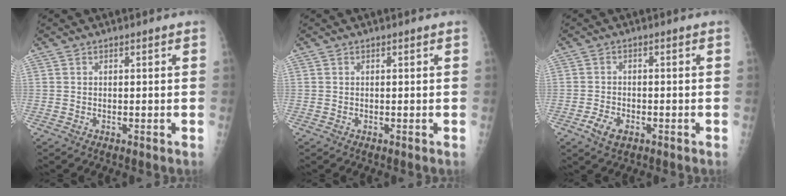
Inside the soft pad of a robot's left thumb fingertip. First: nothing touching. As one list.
[{"total": 0.0}, {"total": 4.0, "force": [-2.0, 2.3, 2.5], "torque": [-0.047, 0.007, -0.035]}]